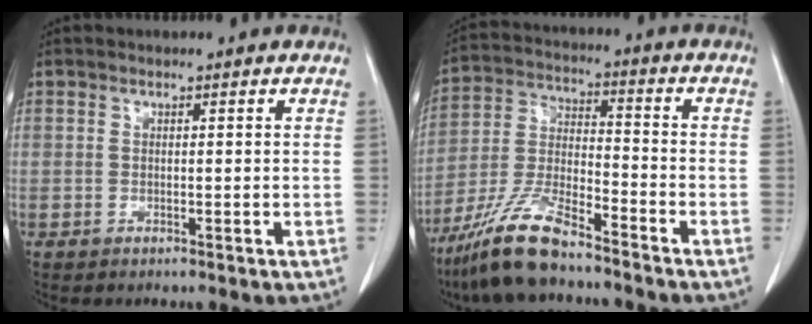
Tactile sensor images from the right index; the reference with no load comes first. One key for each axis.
{"total": 11.6, "fx": -9.0, "fy": 1.8, "fz": 7.0, "tx": -0.151, "ty": -0.017, "tz": -0.172}